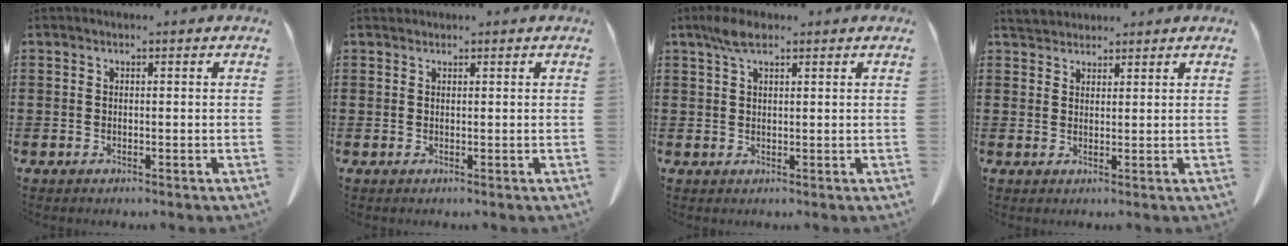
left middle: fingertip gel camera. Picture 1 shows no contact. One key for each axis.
{"total": 0.6, "fx": 0.5, "fy": 0.2, "fz": 0.0, "tx": -0.002, "ty": -0.002, "tz": 0.012}
{"total": 3.7, "fx": 2.2, "fy": 1.2, "fz": 2.7, "tx": -0.060, "ty": 0.003, "tz": 0.040}
{"total": 2.5, "fx": 2.4, "fy": 0.5, "fz": 0.1, "tx": -0.009, "ty": -0.001, "tz": 0.050}